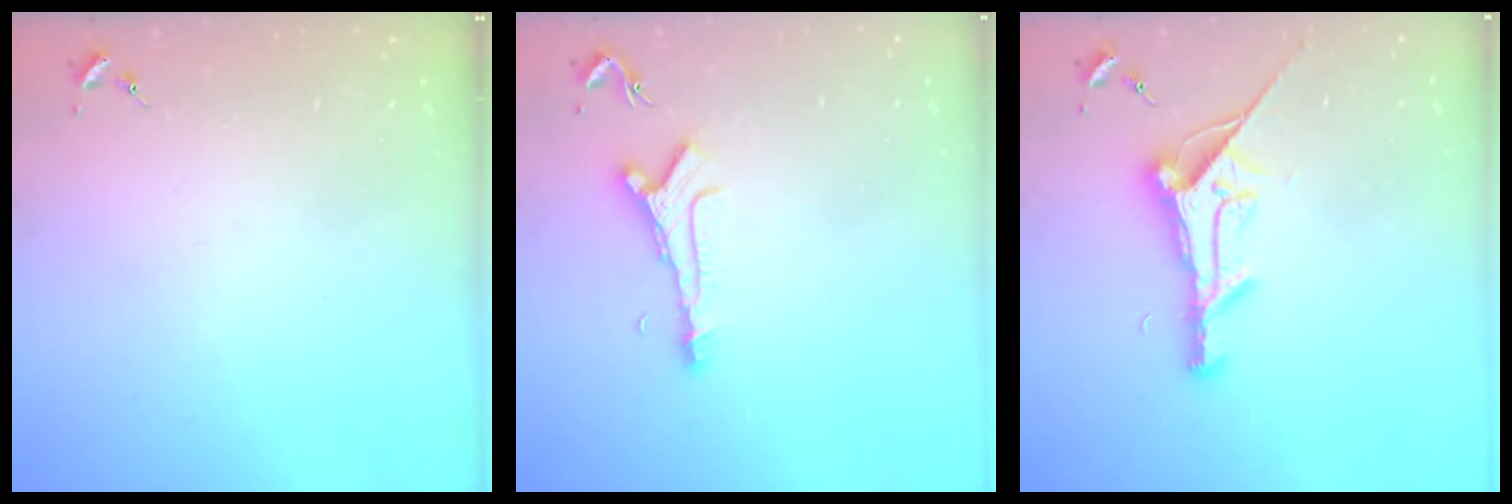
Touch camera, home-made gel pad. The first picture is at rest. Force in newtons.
{"total": 7.8, "press": 7.7, "slide": 0.6}
{"total": 17.3, "press": 17.3, "slide": 0.7}